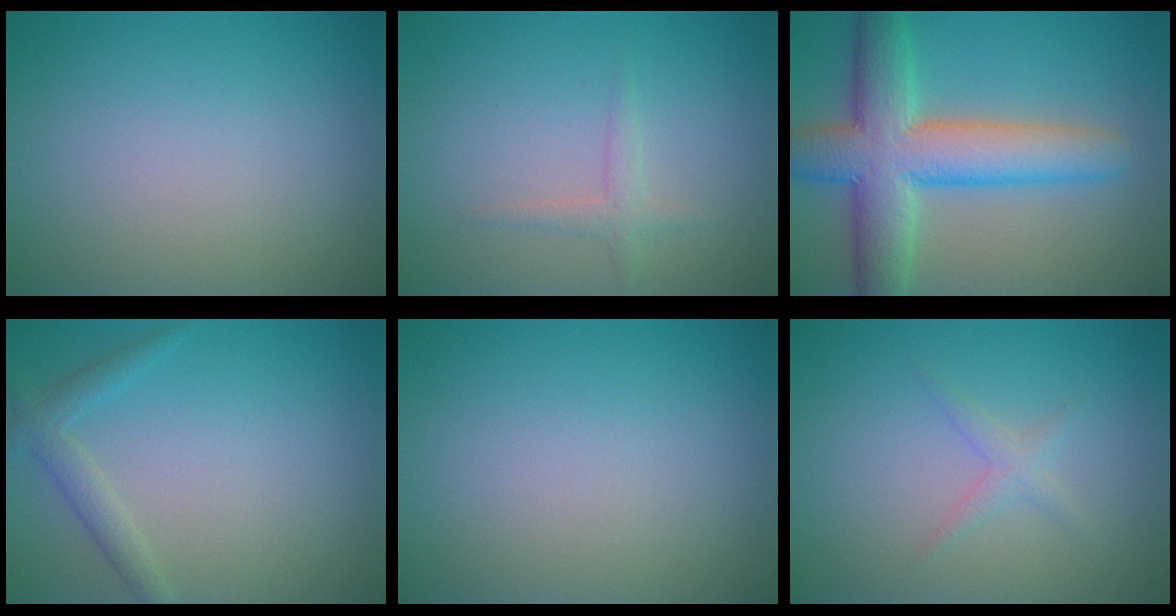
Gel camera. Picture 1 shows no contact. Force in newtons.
{"total": 1.3, "press": 1.3, "slide": 0.0}
{"total": 9.1, "press": 9.0, "slide": 0.3}
{"total": 2.0, "press": 2.0, "slide": 0.1}
{"total": 0.0}
{"total": 1.3, "press": 1.3, "slide": 0.1}